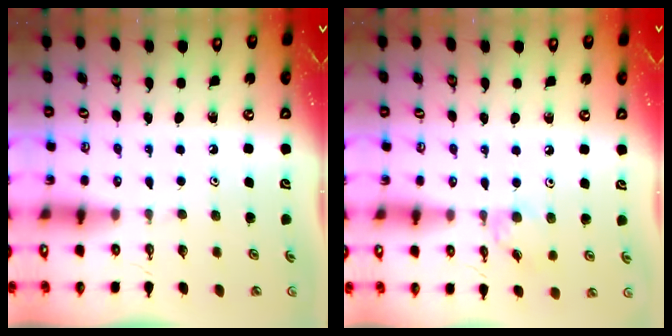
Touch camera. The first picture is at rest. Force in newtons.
{"total": 5.8, "press": 5.8, "slide": 0.4}